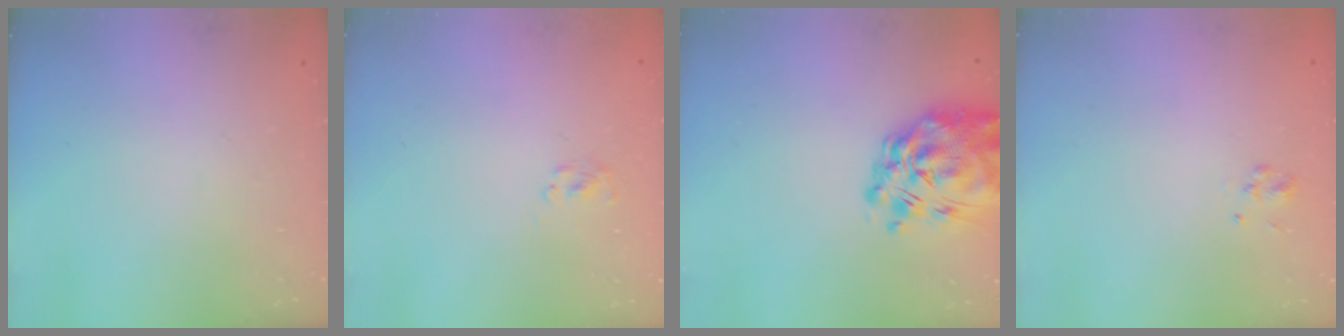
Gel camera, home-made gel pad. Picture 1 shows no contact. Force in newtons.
{"total": 1.4, "press": 1.0, "slide": 0.9}
{"total": 12.2, "press": 11.2, "slide": 4.7}
{"total": 1.4, "press": 1.3, "slide": 0.4}